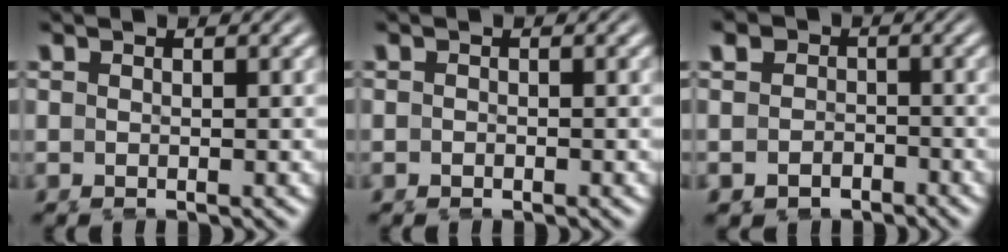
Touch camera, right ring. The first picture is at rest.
{"total": 0.9, "force": [-0.4, 0.8, 0.2], "torque": [-0.010, 0.000, -0.013]}
{"total": 5.3, "force": [-2.2, 4.7, 1.3], "torque": [-0.037, -0.022, -0.041]}